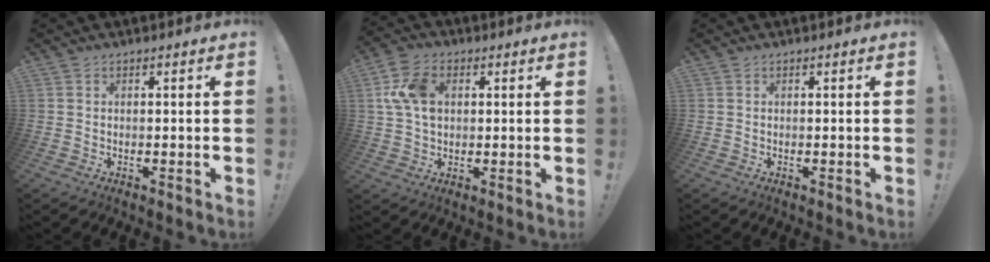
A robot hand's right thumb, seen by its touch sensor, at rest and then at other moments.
{"total": 11.4, "force": [2.6, 8.3, 7.4], "torque": [-0.143, 0.009, 0.053]}
{"total": 0.0}